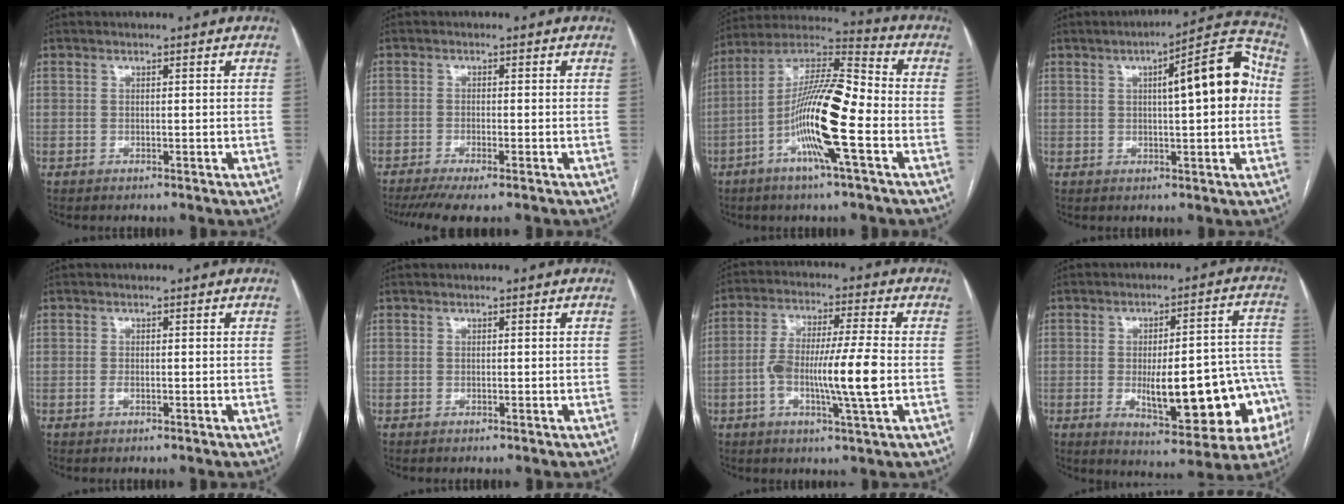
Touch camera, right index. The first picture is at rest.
{"total": 6.8, "force": [-5.0, 0.8, 4.5], "torque": [-0.070, -0.013, -0.080]}
{"total": 15.7, "force": [-4.6, 1.1, 15.0], "torque": [-0.288, 0.005, -0.088]}
{"total": 12.0, "force": [1.7, 2.3, 11.7], "torque": [-0.155, 0.036, 0.018]}
{"total": 0.7, "force": [-0.3, 0.2, 0.6], "torque": [-0.013, 0.000, -0.005]}
{"total": 0.0}
{"total": 11.4, "force": [-2.0, 0.4, 11.2], "torque": [-0.214, 0.005, -0.041]}
{"total": 19.1, "force": [-5.0, 5.5, 17.6], "torque": [-0.170, 0.034, -0.044]}